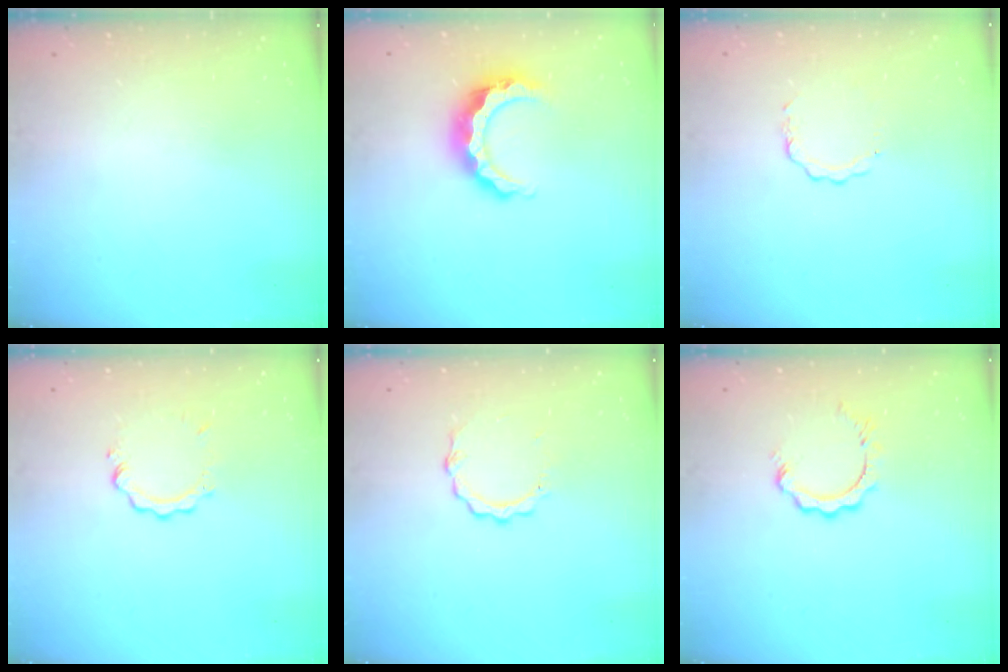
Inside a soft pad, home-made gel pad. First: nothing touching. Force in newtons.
{"total": 8.6, "press": 8.6, "slide": 0.6}
{"total": 4.3, "press": 4.3, "slide": 0.4}
{"total": 2.1, "press": 2.1, "slide": 0.2}
{"total": 5.3, "press": 5.3, "slide": 0.5}
{"total": 3.1, "press": 3.0, "slide": 0.5}